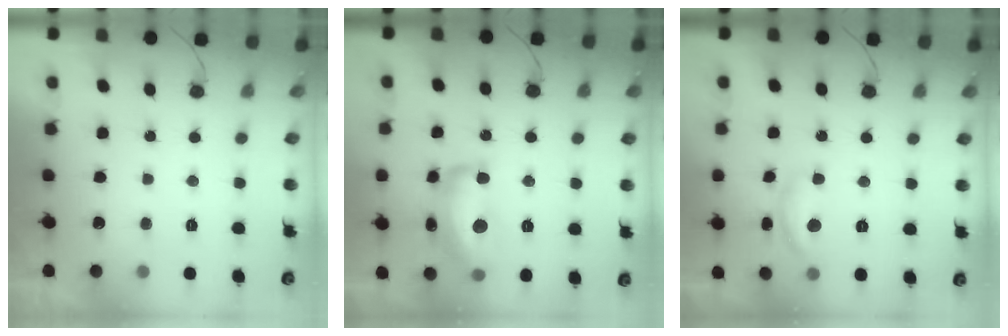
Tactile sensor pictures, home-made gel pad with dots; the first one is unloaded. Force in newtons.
{"total": 15.2, "press": 15.2, "slide": 1.1}
{"total": 10.6, "press": 10.6, "slide": 0.6}